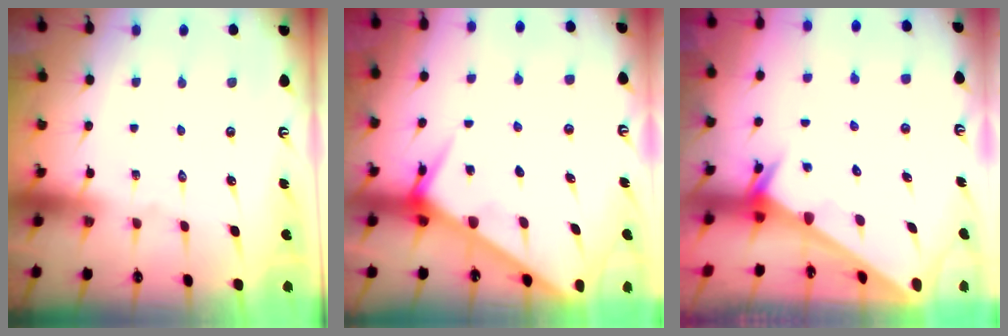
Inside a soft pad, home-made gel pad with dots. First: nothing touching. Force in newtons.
{"total": 4.6, "press": 4.5, "slide": 0.3}
{"total": 2.5, "press": 2.5, "slide": 0.1}